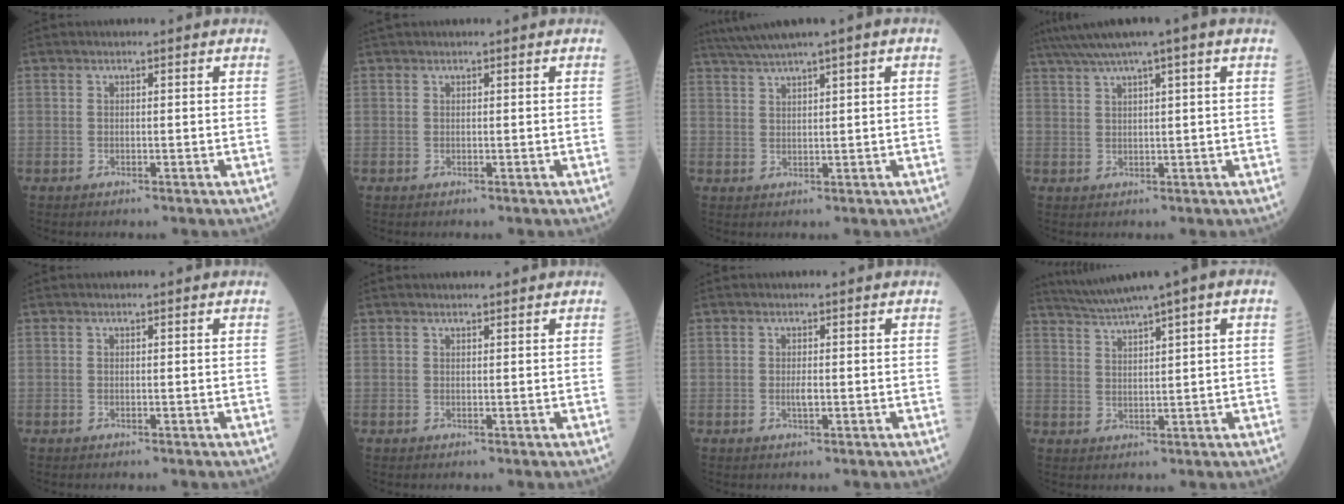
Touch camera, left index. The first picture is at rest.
{"total": 0.8, "force": [0.8, 0.0, 0.3], "torque": [-0.011, 0.021, 0.019]}
{"total": 6.2, "force": [4.4, -0.6, 4.4], "torque": [-0.085, 0.029, 0.080]}
{"total": 8.6, "force": [5.9, -0.6, 6.2], "torque": [-0.107, 0.040, 0.095]}
{"total": 0.0}
{"total": 1.6, "force": [1.6, 0.0, 0.2], "torque": [-0.003, 0.009, 0.023]}
{"total": 1.0, "force": [0.0, 0.2, 1.0], "torque": [-0.018, -0.001, 0.000]}
{"total": 7.7, "force": [5.6, -0.7, 5.2], "torque": [-0.091, 0.030, 0.097]}